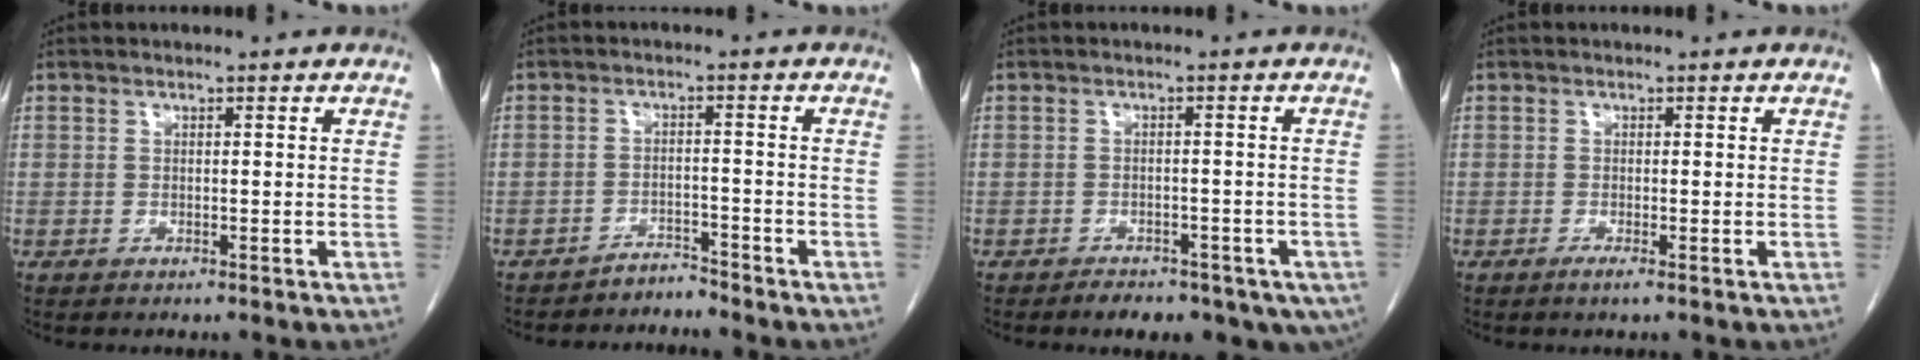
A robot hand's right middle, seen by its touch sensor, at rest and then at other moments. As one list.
[{"total": 2.5, "force": [-2.5, 0.1, -0.5], "torque": [0.014, -0.008, -0.039]}, {"total": 10.6, "force": [-6.9, 5.5, 5.9], "torque": [-0.081, -0.005, -0.080]}, {"total": 1.0, "force": [-0.6, -0.2, 0.8], "torque": [-0.013, -0.001, -0.011]}]